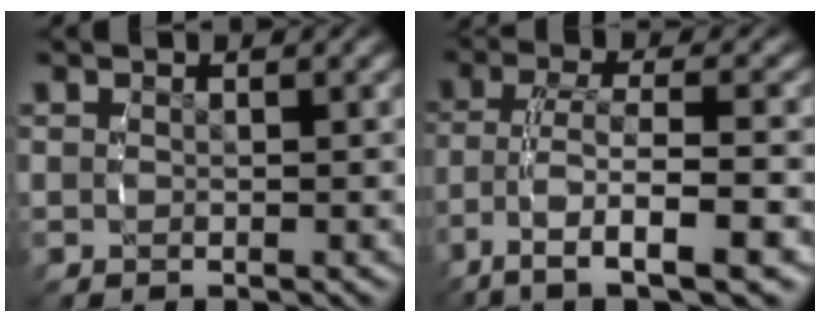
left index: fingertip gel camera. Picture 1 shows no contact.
{"total": 7.2, "force": [-3.5, 3.1, 5.5], "torque": [-0.126, -0.041, -0.028]}